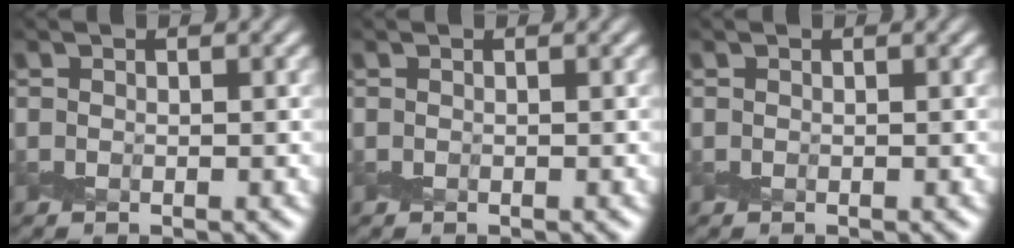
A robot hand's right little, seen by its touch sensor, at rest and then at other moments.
{"total": 0.0}
{"total": 0.0}